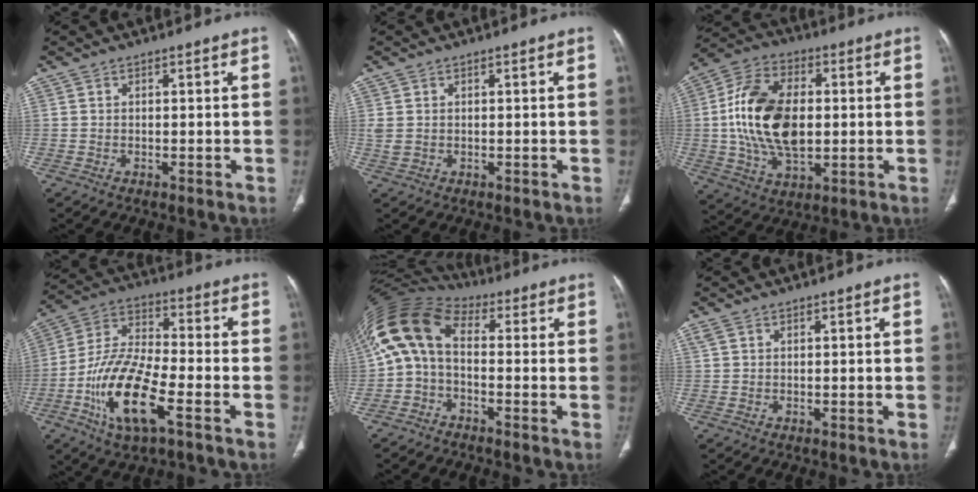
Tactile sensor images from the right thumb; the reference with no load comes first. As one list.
[{"total": 1.7, "force": [0.2, 1.3, 1.1], "torque": [-0.033, 0.002, 0.009]}, {"total": 18.8, "force": [0.8, 11.4, 14.9], "torque": [-0.272, 0.010, 0.016]}, {"total": 16.3, "force": [-6.3, 6.0, 13.7], "torque": [-0.267, 0.025, -0.116]}, {"total": 12.0, "force": [0.1, 6.7, 9.9], "torque": [-0.194, 0.046, -0.016]}, {"total": 0.7, "force": [0.4, 0.3, 0.4], "torque": [-0.013, 0.012, 0.012]}]